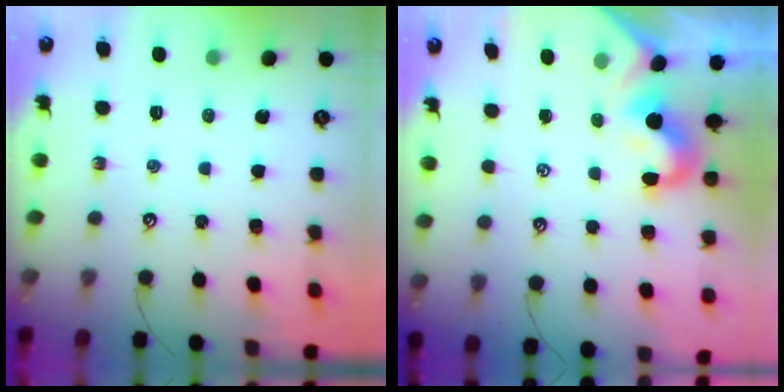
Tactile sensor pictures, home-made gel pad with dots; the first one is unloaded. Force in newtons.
{"total": 1.8, "press": 1.6, "slide": 0.8}